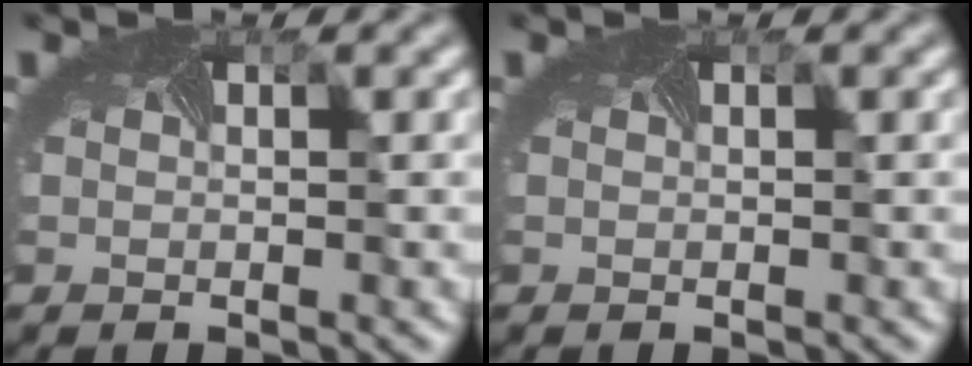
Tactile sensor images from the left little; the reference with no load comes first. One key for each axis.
{"total": 0.0}